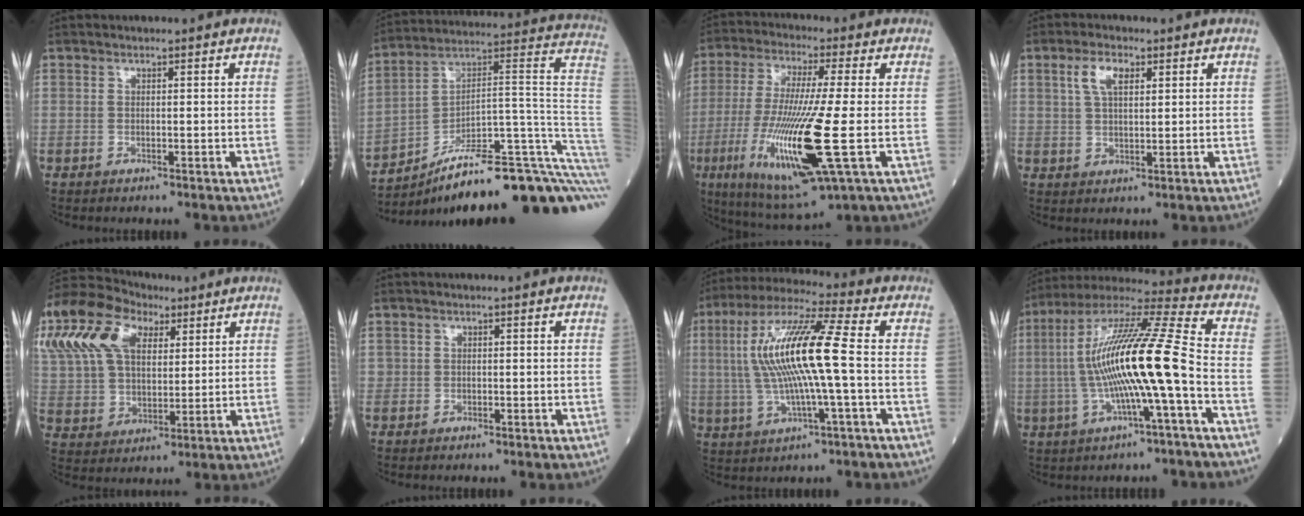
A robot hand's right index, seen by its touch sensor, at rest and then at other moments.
{"total": 29.5, "force": [-20.9, 2.9, 20.5], "torque": [-0.161, 0.037, -0.302]}
{"total": 18.8, "force": [-4.7, 1.2, 18.1], "torque": [-0.387, -0.042, -0.083]}
{"total": 4.7, "force": [2.1, 1.9, 3.8], "torque": [-0.082, 0.008, 0.043]}
{"total": 26.9, "force": [13.1, 16.7, 16.5], "torque": [-0.426, 0.102, 0.244]}
{"total": 0.5, "force": [-0.2, 0.5, 0.0], "torque": [0.004, 0.004, -0.004]}
{"total": 14.9, "force": [0.4, 0.9, 14.8], "torque": [-0.301, 0.016, 0.005]}
{"total": 17.7, "force": [-2.2, 0.6, 17.6], "torque": [-0.337, 0.015, -0.048]}